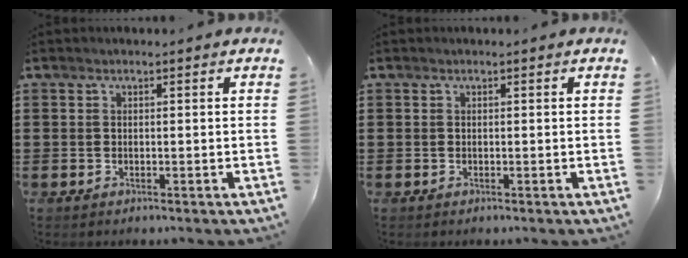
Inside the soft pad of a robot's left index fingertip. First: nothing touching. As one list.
[{"total": 0.0}]